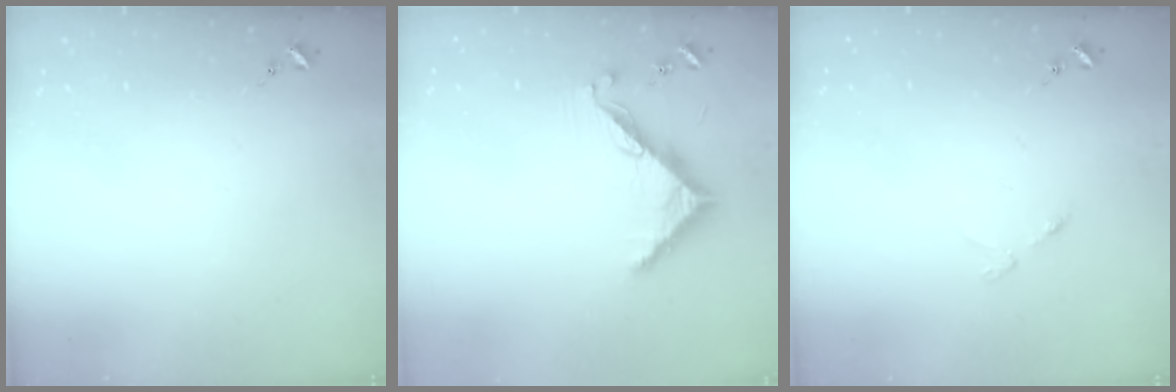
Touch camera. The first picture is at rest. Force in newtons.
{"total": 8.5, "press": 8.5, "slide": 0.6}
{"total": 2.5, "press": 2.4, "slide": 0.4}